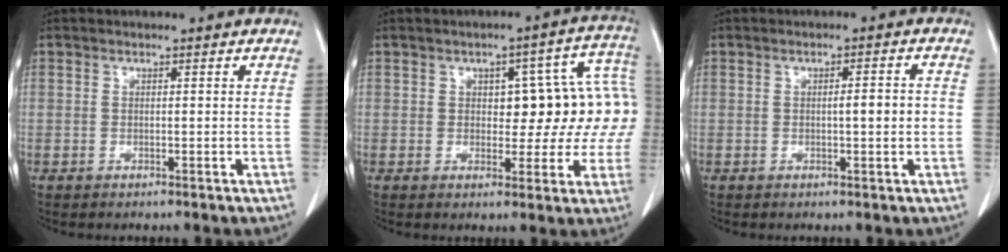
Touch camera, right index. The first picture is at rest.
{"total": 11.6, "force": [0.6, 5.6, 10.1], "torque": [-0.098, 0.046, 0.010]}
{"total": 3.1, "force": [-0.2, 0.3, 3.0], "torque": [-0.047, 0.001, -0.004]}